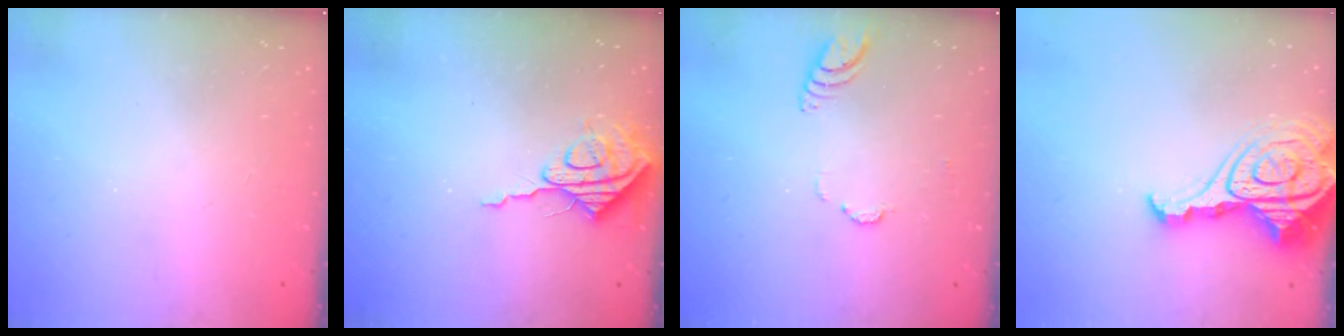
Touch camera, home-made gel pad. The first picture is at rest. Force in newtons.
{"total": 8.8, "press": 8.7, "slide": 0.8}
{"total": 3.6, "press": 3.6, "slide": 0.5}
{"total": 17.8, "press": 17.7, "slide": 2.0}